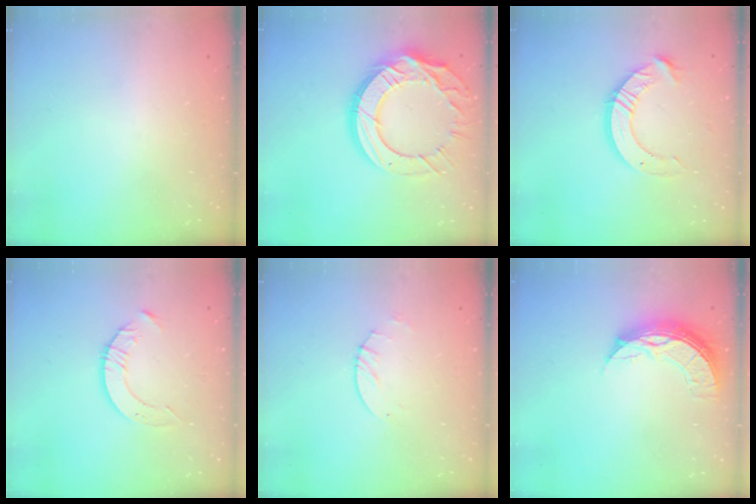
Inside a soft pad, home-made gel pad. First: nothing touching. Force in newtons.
{"total": 20.4, "press": 20.3, "slide": 2.0}
{"total": 10.1, "press": 10.1, "slide": 0.9}
{"total": 4.7, "press": 4.6, "slide": 0.6}
{"total": 2.6, "press": 2.5, "slide": 0.4}
{"total": 9.2, "press": 9.2, "slide": 0.7}